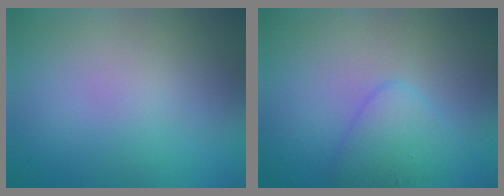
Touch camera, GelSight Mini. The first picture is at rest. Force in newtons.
{"total": 2.6, "press": 2.6, "slide": 0.0}